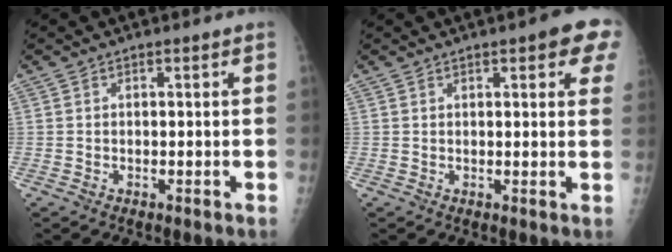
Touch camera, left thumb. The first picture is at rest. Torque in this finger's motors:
{"motor_torque": [2.45, 2.56, 0.67, -0.30, 0.07]}